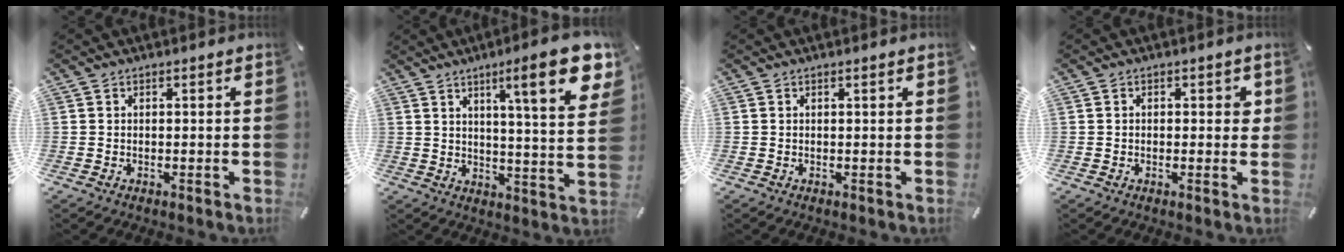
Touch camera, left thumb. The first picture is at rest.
{"total": 16.8, "force": [8.6, 2.6, 14.2], "torque": [-0.202, -0.048, 0.121]}
{"total": 0.6, "force": [0.1, 0.0, 0.6], "torque": [-0.011, -0.001, 0.002]}
{"total": 2.2, "force": [0.0, 1.3, 1.8], "torque": [-0.019, 0.002, -0.005]}